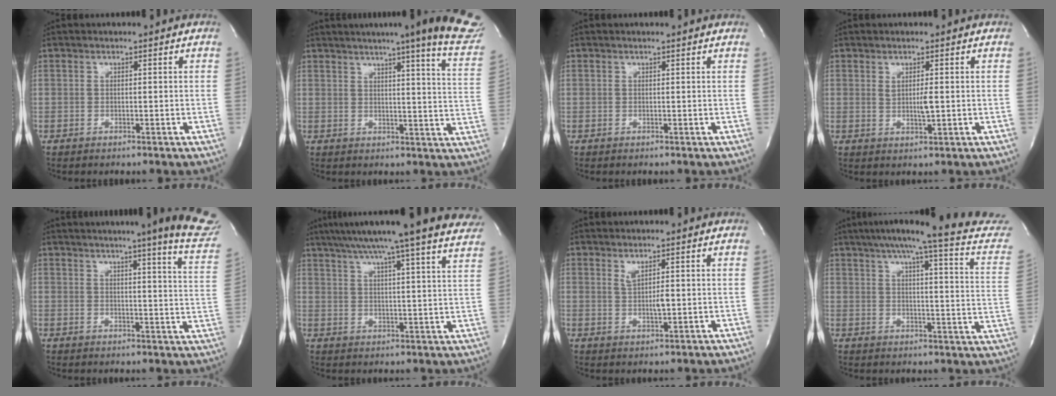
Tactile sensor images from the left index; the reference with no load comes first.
{"total": 20.7, "force": [16.9, -0.4, 11.9], "torque": [-0.160, -0.055, 0.189]}
{"total": 0.9, "force": [0.9, -0.1, 0.3], "torque": [-0.012, -0.001, 0.012]}
{"total": 2.2, "force": [0.3, 0.3, 2.1], "torque": [-0.042, -0.006, 0.008]}
{"total": 18.0, "force": [15.0, -1.0, 9.8], "torque": [-0.126, -0.062, 0.163]}
{"total": 23.5, "force": [20.0, -0.5, 12.4], "torque": [-0.205, -0.011, 0.260]}
{"total": 2.3, "force": [0.6, 0.3, 2.2], "torque": [-0.044, -0.007, 0.013]}
{"total": 20.2, "force": [17.3, 0.2, 10.4], "torque": [-0.146, -0.042, 0.199]}